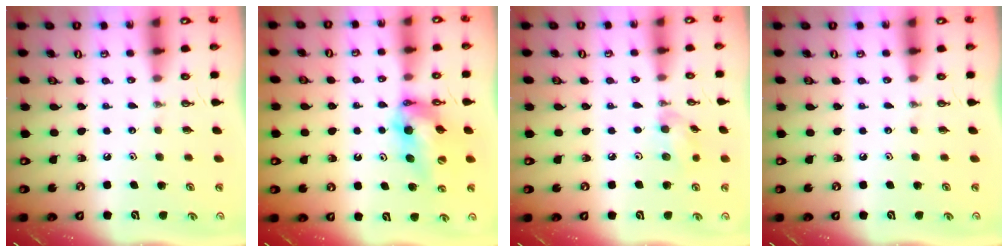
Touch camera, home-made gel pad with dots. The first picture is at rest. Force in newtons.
{"total": 11.6, "press": 11.5, "slide": 1.4}
{"total": 6.2, "press": 6.2, "slide": 0.6}
{"total": 0.0}